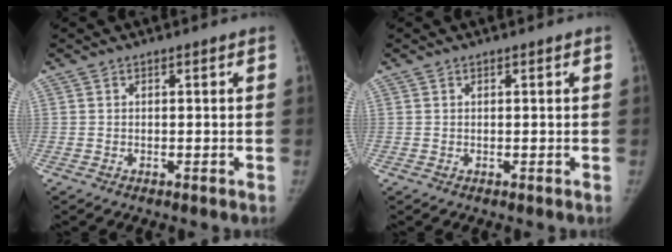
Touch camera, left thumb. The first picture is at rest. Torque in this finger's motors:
{"motor_torque": [-0.12, 0.08, 0.33, -0.52, -0.02]}